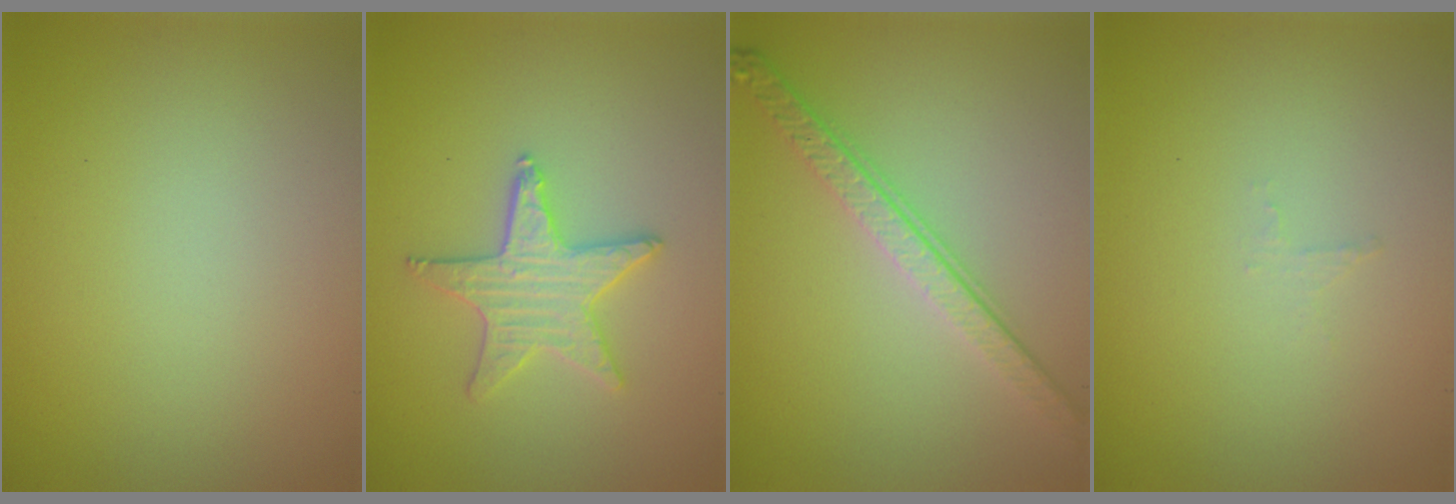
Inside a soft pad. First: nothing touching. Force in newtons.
{"total": 3.4, "press": 3.3, "slide": 0.7}
{"total": 4.3, "press": 3.0, "slide": 3.1}
{"total": 0.7, "press": 0.6, "slide": 0.2}